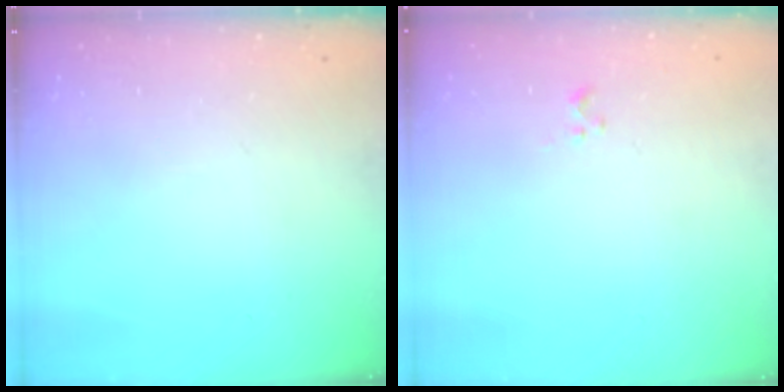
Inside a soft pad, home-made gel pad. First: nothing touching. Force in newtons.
{"total": 0.0}